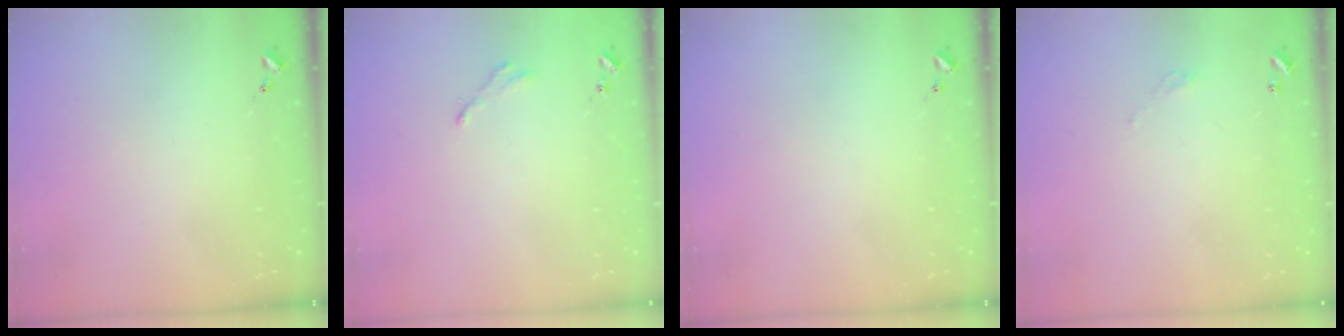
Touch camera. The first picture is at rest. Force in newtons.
{"total": 2.5, "press": 2.5, "slide": 0.2}
{"total": 0.0}
{"total": 2.7, "press": 2.7, "slide": 0.2}